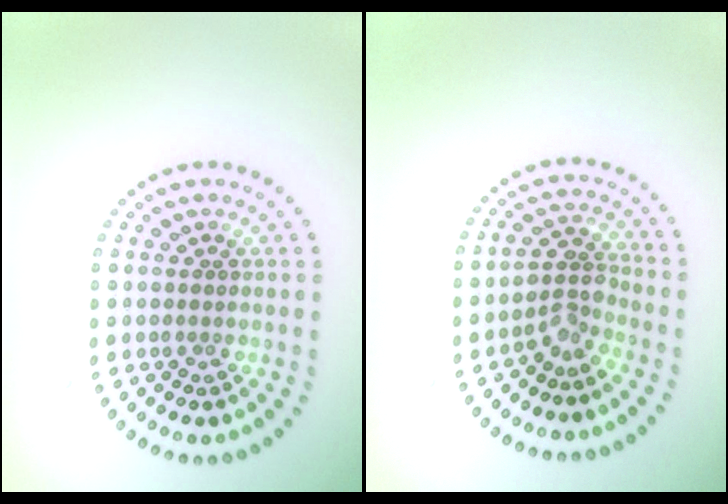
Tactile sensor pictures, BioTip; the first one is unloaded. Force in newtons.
{"total": 2.4, "press": 1.7, "slide": 1.6}